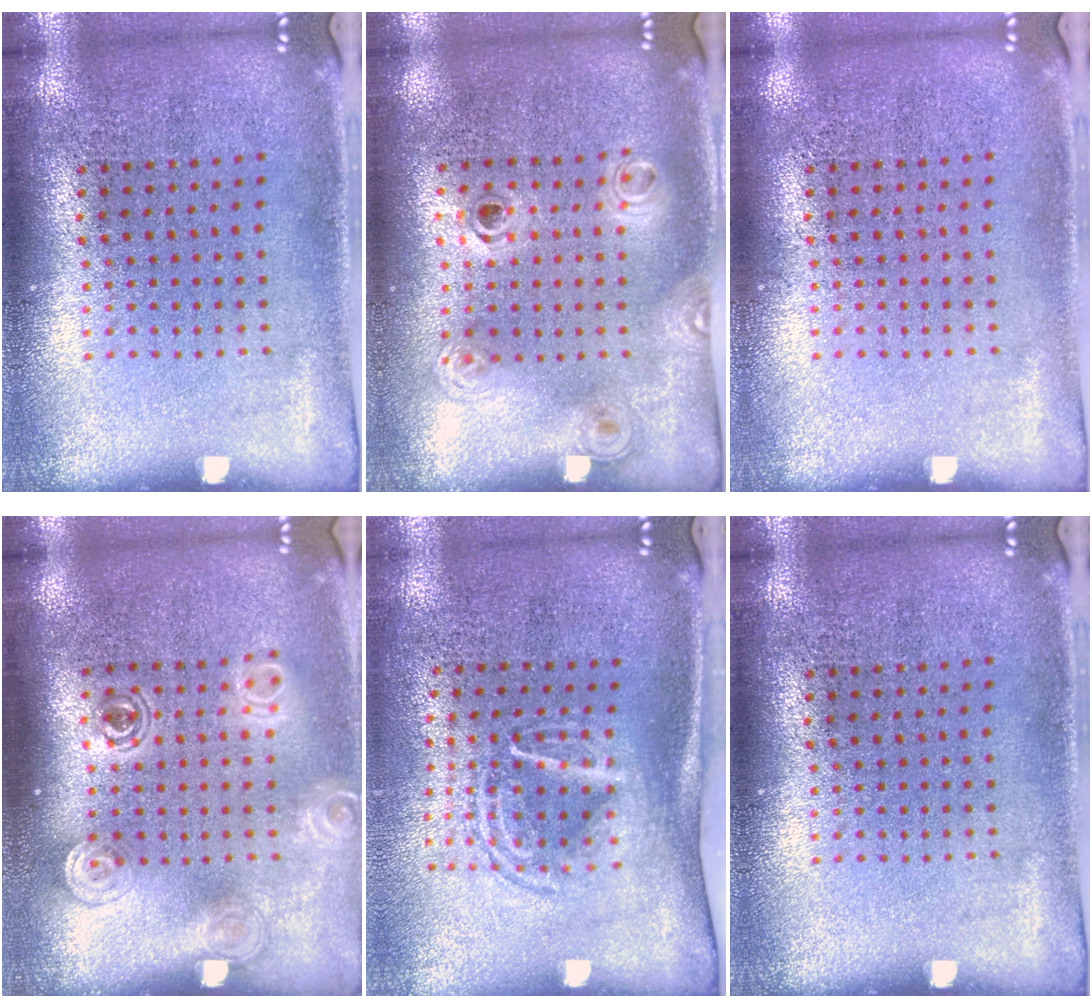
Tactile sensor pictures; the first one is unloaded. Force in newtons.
{"total": 1.2, "press": 1.0, "slide": 0.7}
{"total": 0.0}
{"total": 1.4, "press": 1.2, "slide": 0.7}
{"total": 1.6, "press": 1.2, "slide": 1.1}
{"total": 0.0}